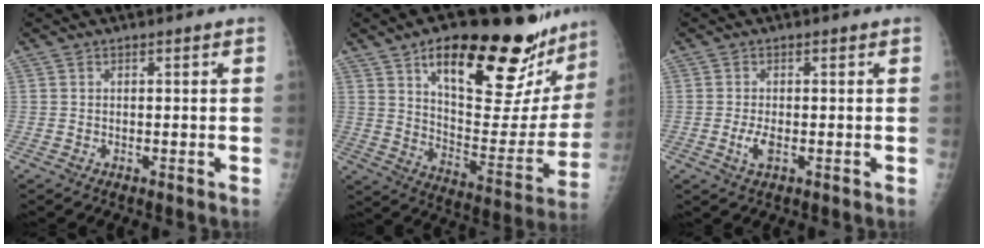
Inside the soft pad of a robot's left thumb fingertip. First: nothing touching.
{"total": 29.3, "force": [19.5, 10.2, 19.4], "torque": [-0.237, -0.074, 0.288]}
{"total": 2.8, "force": [-0.5, 1.2, 2.4], "torque": [-0.055, -0.005, -0.011]}